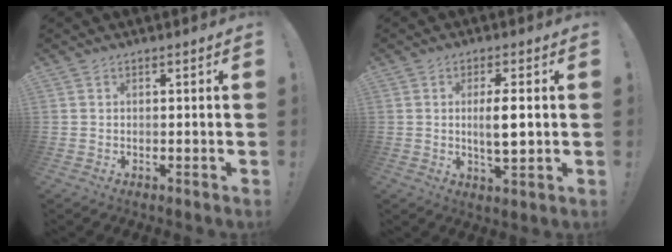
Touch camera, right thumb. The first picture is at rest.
{"total": 6.5, "force": [0.3, 1.8, 6.3], "torque": [-0.115, -0.007, -0.002]}